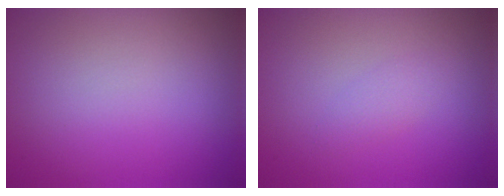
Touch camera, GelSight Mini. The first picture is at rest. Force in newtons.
{"total": 1.1, "press": 1.1, "slide": 0.0}